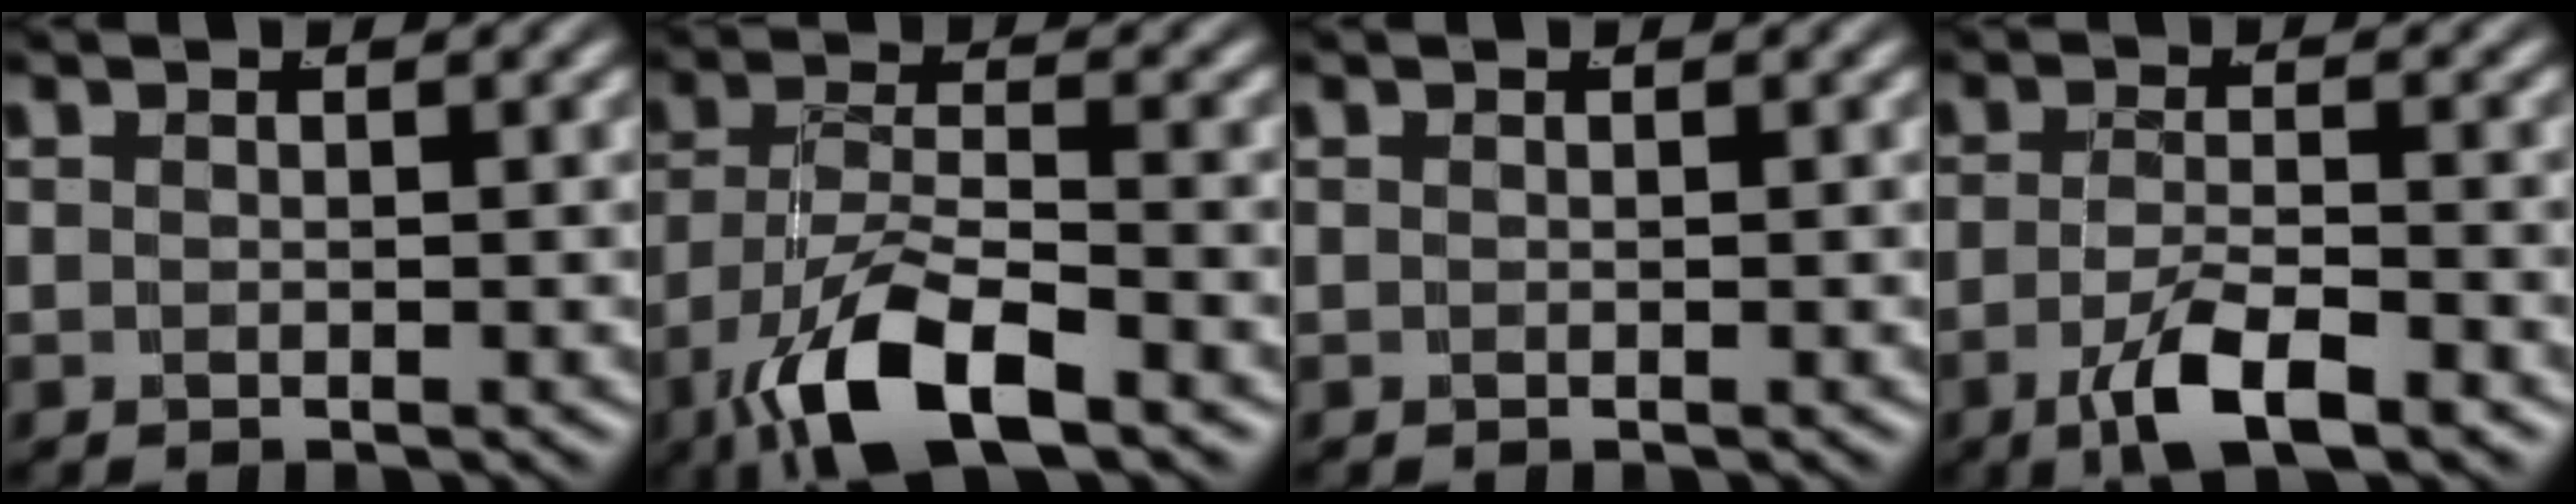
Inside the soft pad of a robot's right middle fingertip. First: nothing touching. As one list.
[{"total": 7.2, "force": [-3.5, 2.6, 5.7], "torque": [-0.113, -0.026, -0.045]}, {"total": 0.0}, {"total": 5.0, "force": [-3.0, 1.2, 3.9], "torque": [-0.068, -0.017, -0.041]}]